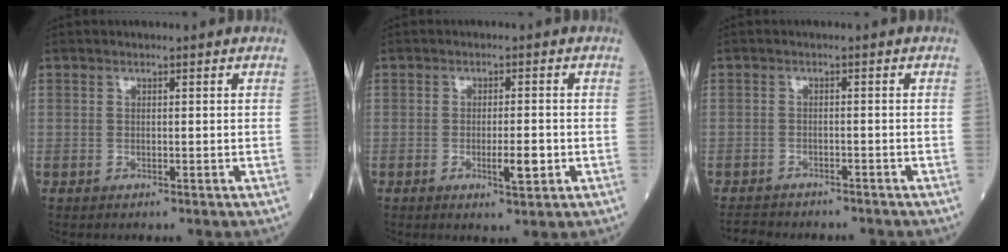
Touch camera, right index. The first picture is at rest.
{"total": 3.6, "force": [-1.0, 0.7, 3.4], "torque": [-0.056, -0.003, -0.012]}
{"total": 7.3, "force": [-6.7, 2.1, 2.2], "torque": [-0.041, -0.006, -0.092]}